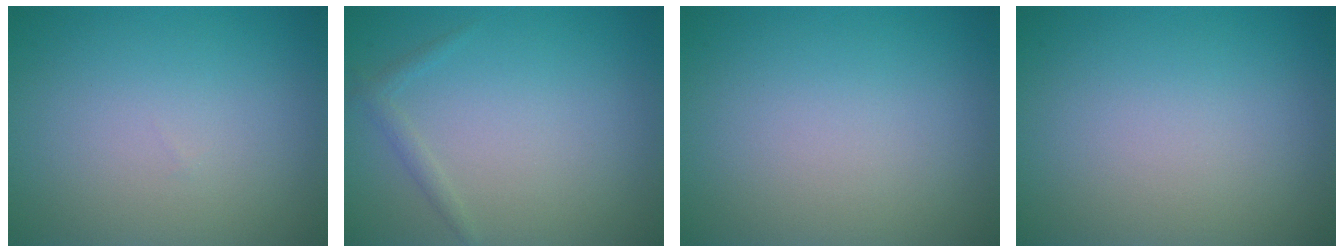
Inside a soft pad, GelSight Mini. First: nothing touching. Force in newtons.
{"total": 1.0, "press": 1.0, "slide": 0.0}
{"total": 0.0}
{"total": 0.0}